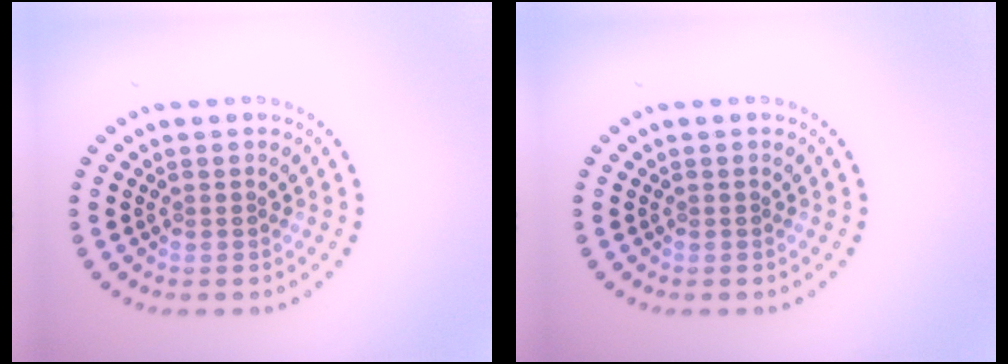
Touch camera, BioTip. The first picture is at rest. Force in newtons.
{"total": 0.0}